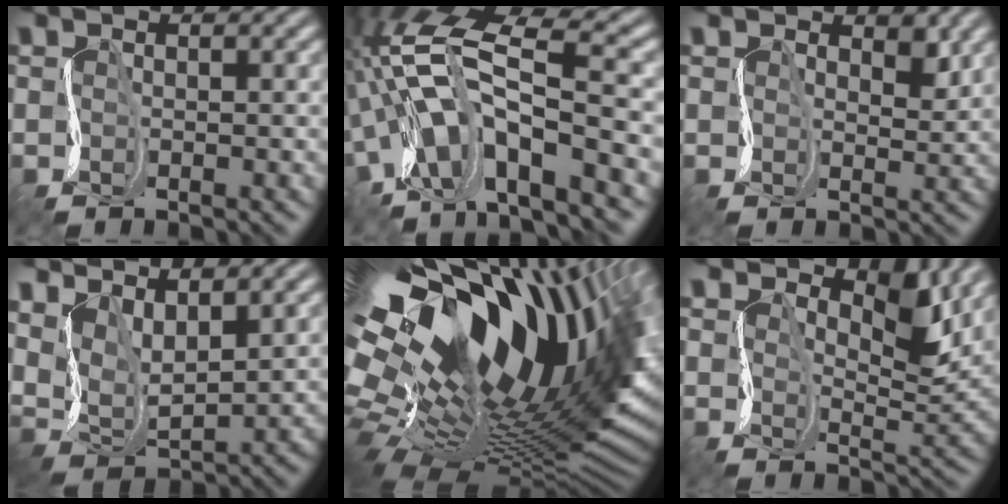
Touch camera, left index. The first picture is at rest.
{"total": 12.1, "force": [-2.1, 4.9, 10.9], "torque": [-0.217, 0.019, -0.037]}
{"total": 2.0, "force": [1.4, 1.1, 1.0], "torque": [-0.013, -0.002, 0.023]}
{"total": 5.0, "force": [3.7, 2.0, 2.8], "torque": [-0.063, -0.001, 0.077]}
{"total": 20.1, "force": [5.8, 10.5, 16.1], "torque": [-0.288, -0.010, 0.109]}
{"total": 4.7, "force": [3.2, 1.9, 2.9], "torque": [-0.038, -0.007, 0.048]}